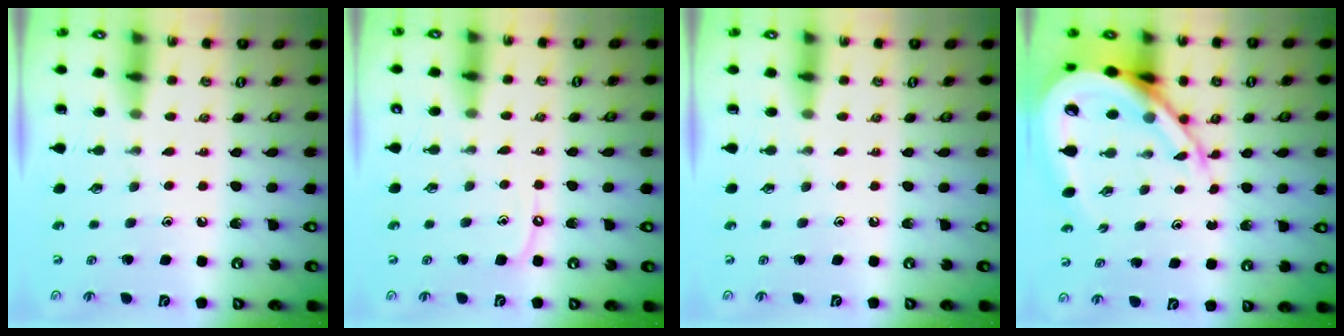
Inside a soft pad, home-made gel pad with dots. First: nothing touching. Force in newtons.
{"total": 5.1, "press": 5.0, "slide": 0.7}
{"total": 0.0}
{"total": 13.6, "press": 13.5, "slide": 1.5}